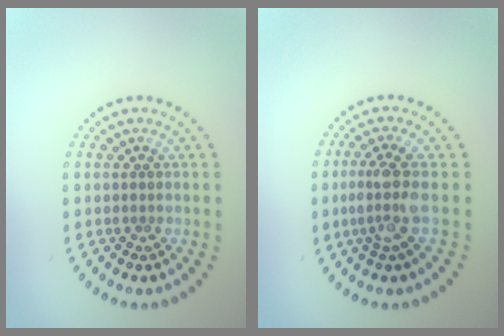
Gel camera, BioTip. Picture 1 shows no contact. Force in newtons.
{"total": 3.0, "press": 2.2, "slide": 2.0}